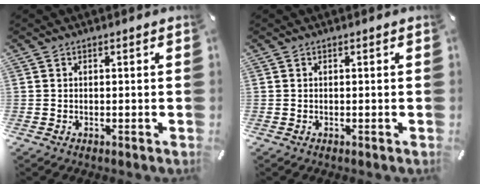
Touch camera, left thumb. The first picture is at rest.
{"total": 0.0}